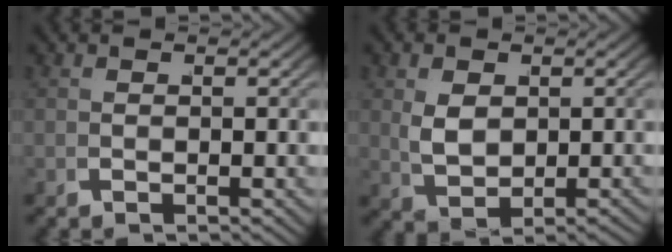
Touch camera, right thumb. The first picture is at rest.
{"total": 3.6, "force": [1.2, 2.2, 2.6], "torque": [-0.055, -0.010, 0.036]}